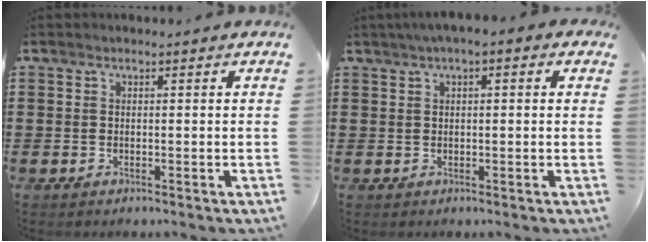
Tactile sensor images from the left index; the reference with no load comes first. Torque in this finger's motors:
{"motor_torque": [2.14, 0.00, 1.06, 0.21]}